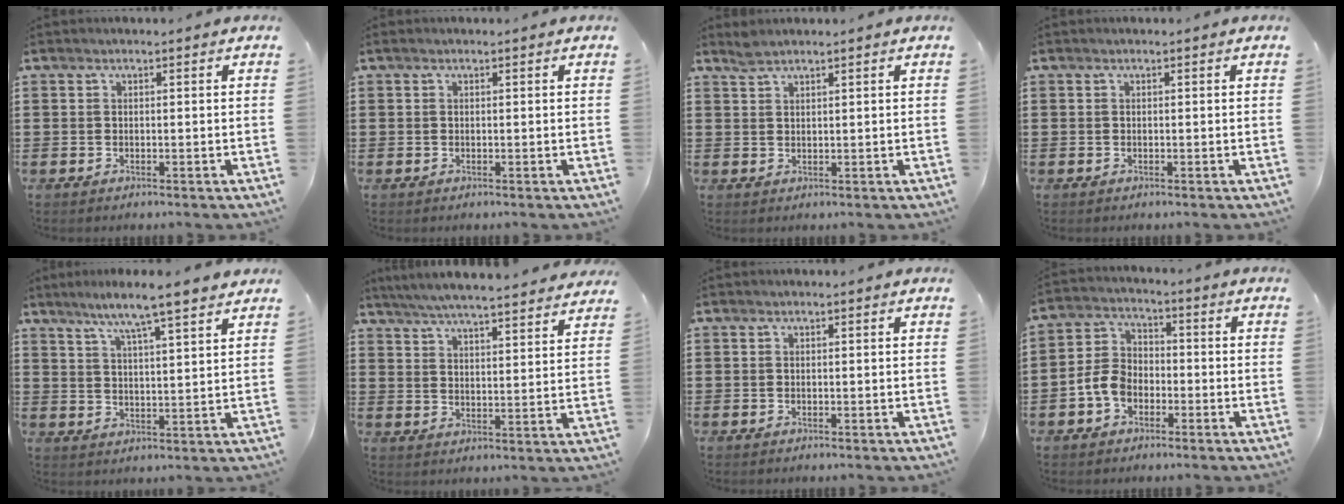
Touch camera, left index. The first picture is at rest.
{"total": 0.0}
{"total": 1.7, "force": [1.6, 0.1, 0.6], "torque": [-0.015, -0.002, 0.031]}
{"total": 0.0}
{"total": 6.6, "force": [5.7, -0.4, 3.4], "torque": [-0.082, -0.023, 0.097]}
{"total": 5.6, "force": [5.3, -0.4, 1.6], "torque": [-0.052, -0.031, 0.092]}
{"total": 0.0}
{"total": 5.8, "force": [-2.6, 4.0, 3.3], "torque": [-0.094, 0.005, -0.059]}